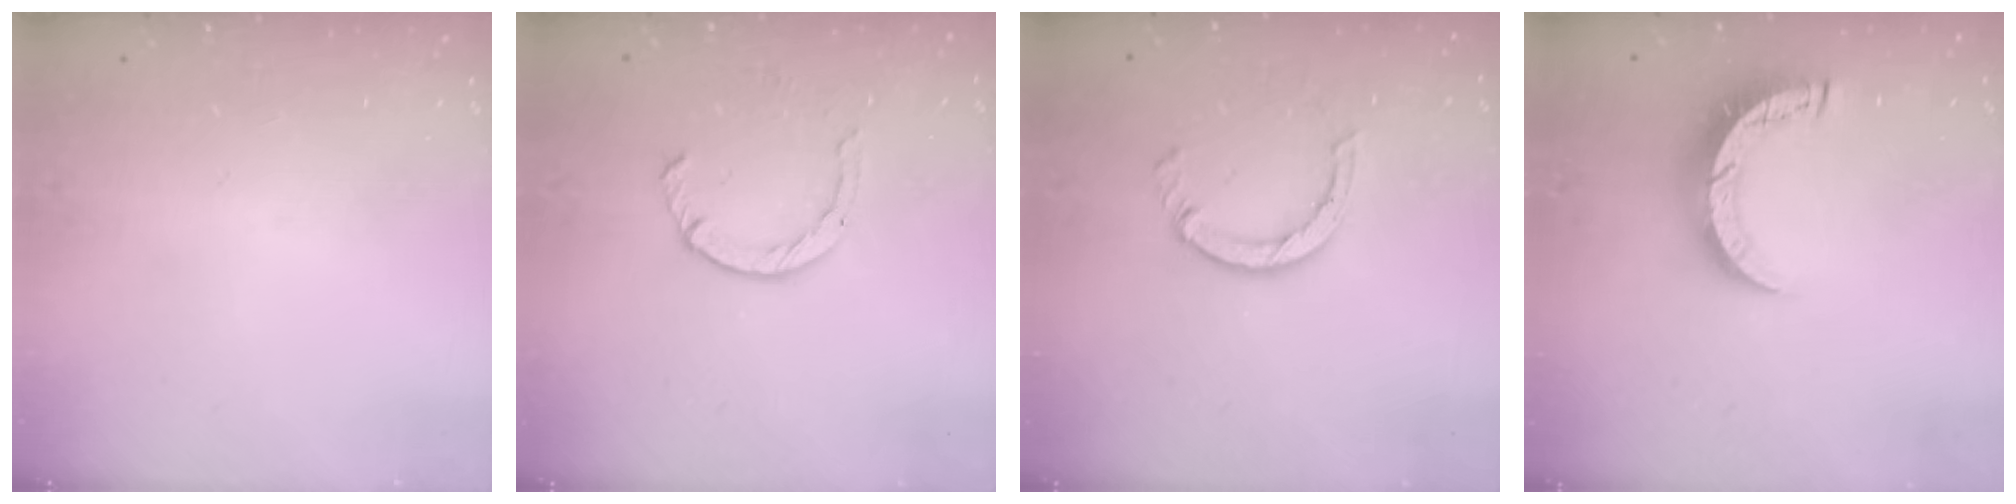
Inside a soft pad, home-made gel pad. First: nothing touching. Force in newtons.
{"total": 2.4, "press": 2.4, "slide": 0.2}
{"total": 5.8, "press": 5.8, "slide": 0.8}
{"total": 10.2, "press": 10.1, "slide": 1.0}